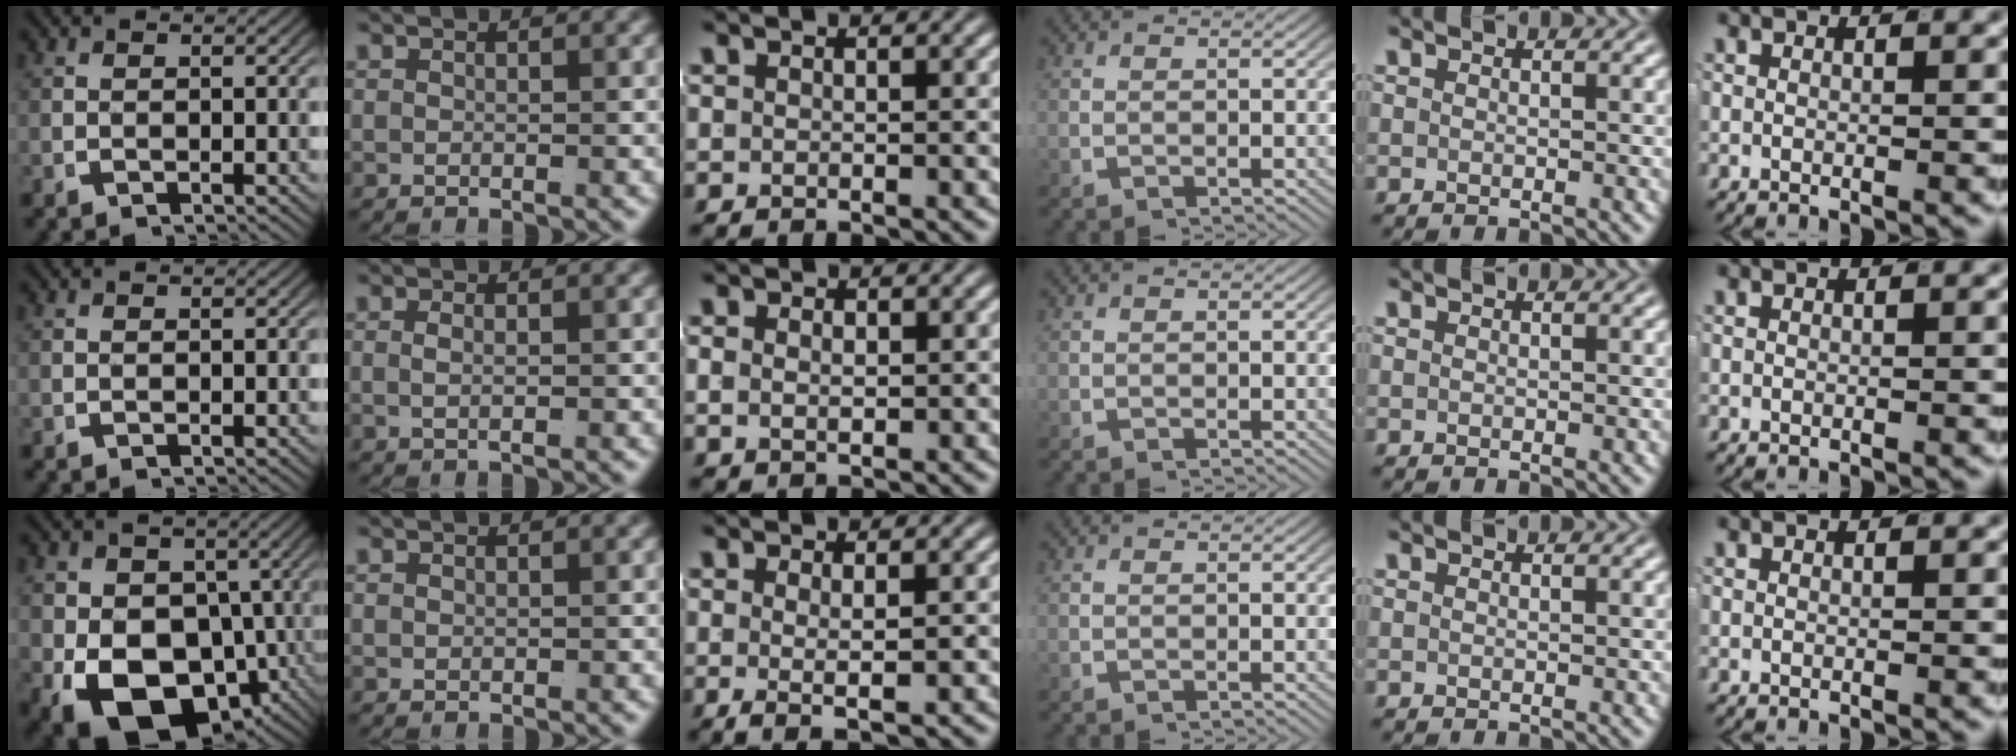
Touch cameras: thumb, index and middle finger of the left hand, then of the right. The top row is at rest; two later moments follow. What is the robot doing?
{"motion": "lift_and_place", "object": "shorts"}